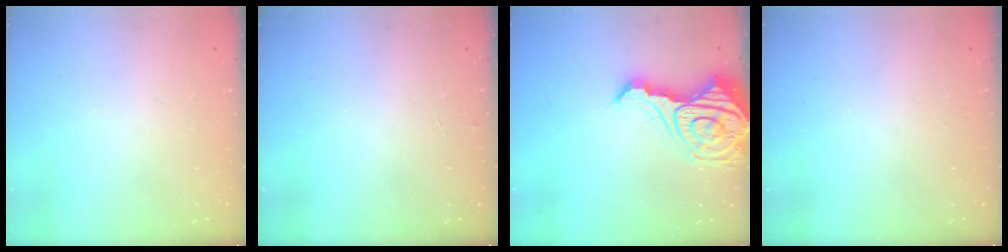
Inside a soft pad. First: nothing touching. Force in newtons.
{"total": 2.5, "press": 2.5, "slide": 0.2}
{"total": 19.7, "press": 19.6, "slide": 2.0}
{"total": 0.0}